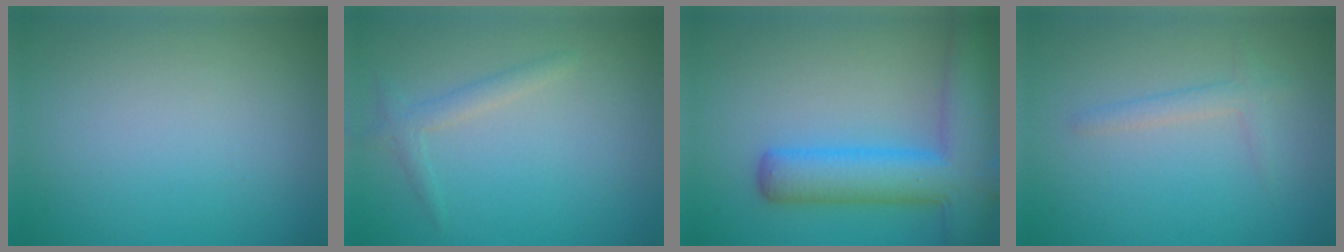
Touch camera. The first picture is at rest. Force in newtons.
{"total": 1.5, "press": 1.5, "slide": 0.0}
{"total": 7.9, "press": 7.9, "slide": 0.4}
{"total": 1.5, "press": 1.5, "slide": 0.1}